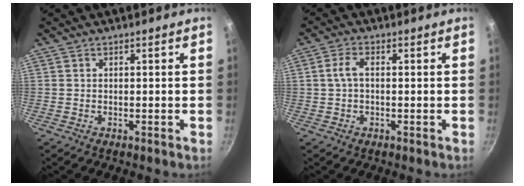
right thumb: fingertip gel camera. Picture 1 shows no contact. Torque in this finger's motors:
{"motor_torque": [-0.37, 0.17, -0.41, -0.02, 0.10]}